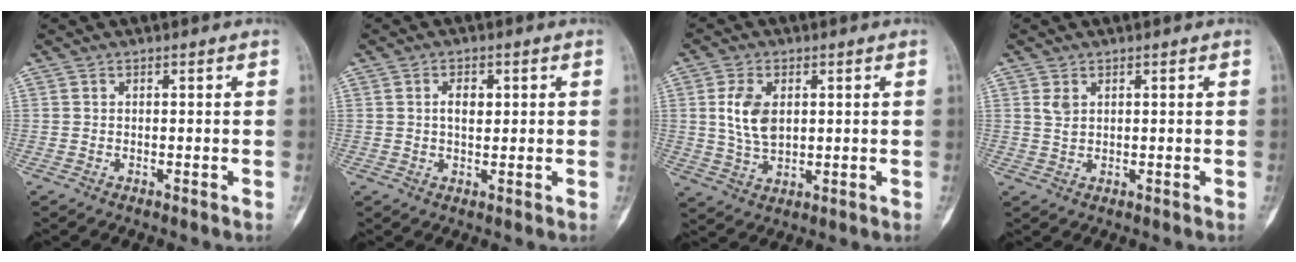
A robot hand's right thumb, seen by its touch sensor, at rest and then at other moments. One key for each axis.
{"total": 3.4, "fx": 0.8, "fy": 1.9, "fz": 2.6, "tx": -0.035, "ty": -0.002, "tz": 0.011}
{"total": 7.7, "fx": 1.6, "fy": 4.8, "fz": 5.9, "tx": -0.103, "ty": -0.006, "tz": 0.037}
{"total": 2.2, "fx": 1.1, "fy": 1.3, "fz": 1.3, "tx": -0.023, "ty": -0.004, "tz": 0.028}